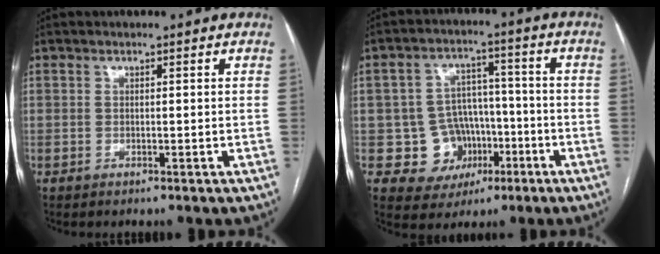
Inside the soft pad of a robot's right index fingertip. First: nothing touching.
{"total": 9.0, "force": [-2.6, 8.3, 2.3], "torque": [-0.025, 0.030, -0.031]}